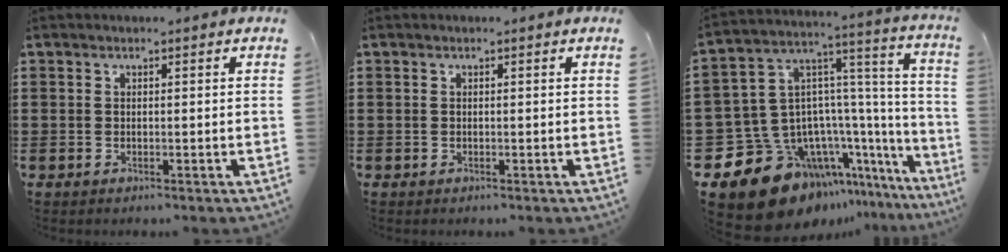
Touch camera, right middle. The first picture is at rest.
{"total": 0.0}
{"total": 17.3, "force": [-12.0, 9.8, 7.6], "torque": [-0.176, -0.013, -0.182]}